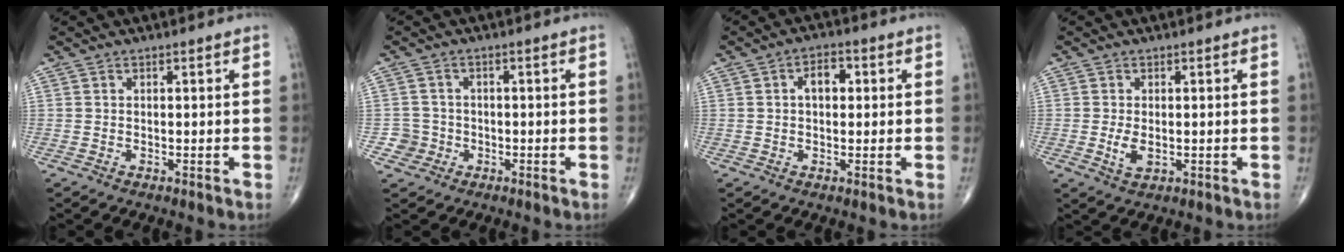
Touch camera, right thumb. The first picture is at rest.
{"total": 3.1, "force": [-1.0, 2.9, -0.2], "torque": [0.022, 0.011, -0.024]}
{"total": 4.5, "force": [0.7, 2.8, 3.5], "torque": [-0.048, 0.012, 0.007]}
{"total": 3.0, "force": [-0.3, 1.6, 2.5], "torque": [-0.052, -0.007, -0.003]}